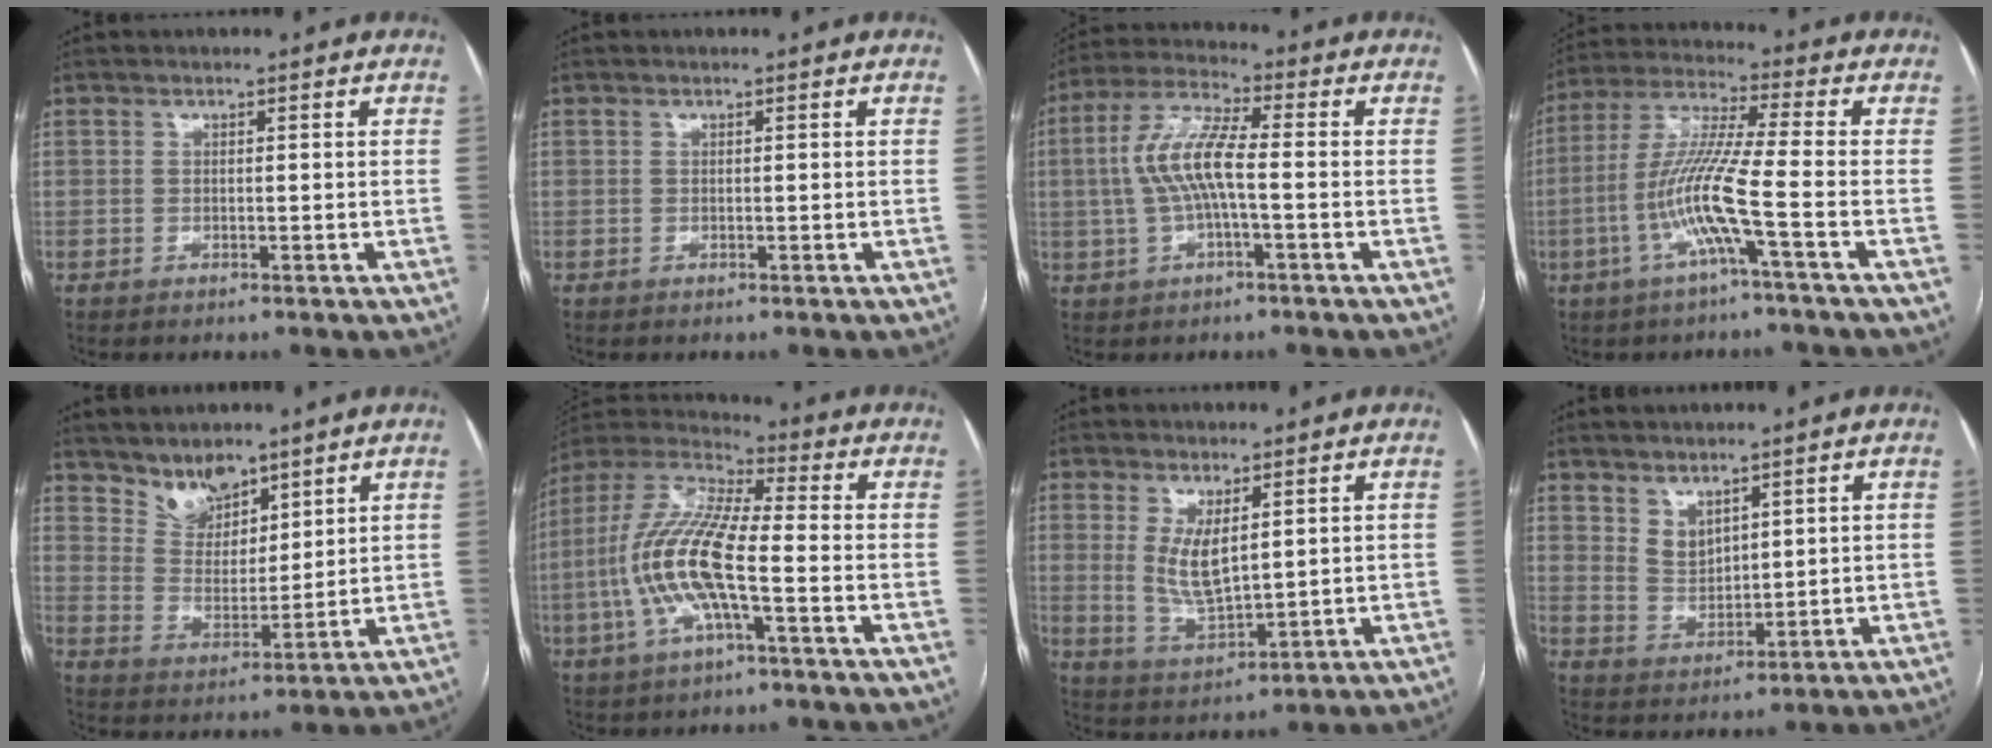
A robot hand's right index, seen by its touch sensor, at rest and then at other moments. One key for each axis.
{"total": 0.0}
{"total": 9.1, "fx": -0.4, "fy": 1.8, "fz": 8.9, "tx": -0.194, "ty": 0.016, "tz": -0.011}
{"total": 10.6, "fx": -3.5, "fy": -1.0, "fz": 9.9, "tx": -0.209, "ty": 0.002, "tz": -0.074}
{"total": 6.5, "fx": 5.3, "fy": 3.0, "fz": 2.1, "tx": -0.041, "ty": 0.002, "tz": 0.109}
{"total": 14.1, "fx": -3.1, "fy": 2.9, "fz": 13.5, "tx": -0.293, "ty": 0.007, "tz": -0.063}
{"total": 6.5, "fx": 2.0, "fy": 2.2, "fz": 5.8, "tx": -0.121, "ty": -0.015, "tz": 0.050}
{"total": 4.1, "fx": 3.0, "fy": 2.0, "fz": 1.8, "tx": -0.039, "ty": -0.007, "tz": 0.073}